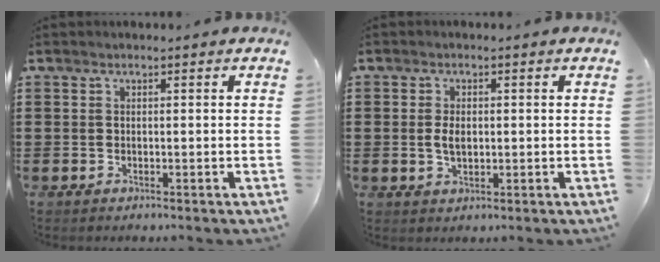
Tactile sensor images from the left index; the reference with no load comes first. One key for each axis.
{"total": 2.9, "fx": 0.0, "fy": 1.5, "fz": 2.5, "tx": -0.057, "ty": 0.002, "tz": -0.004}